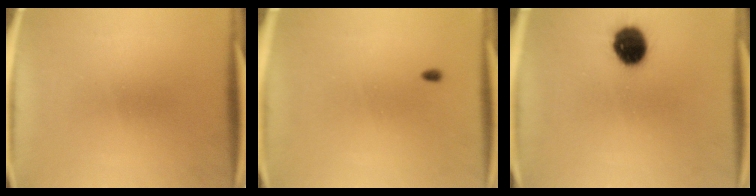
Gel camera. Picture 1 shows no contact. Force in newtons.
{"total": 0.7}
{"total": 9.9}